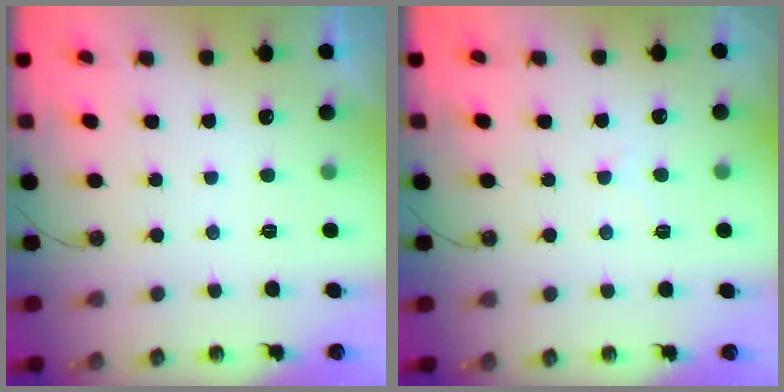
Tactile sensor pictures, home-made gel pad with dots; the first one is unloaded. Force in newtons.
{"total": 4.5, "press": 4.5, "slide": 0.5}